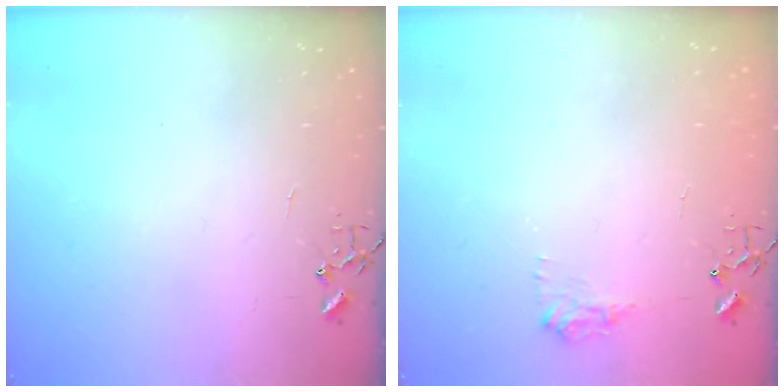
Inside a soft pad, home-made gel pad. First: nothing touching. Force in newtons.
{"total": 7.8, "press": 7.8, "slide": 0.4}